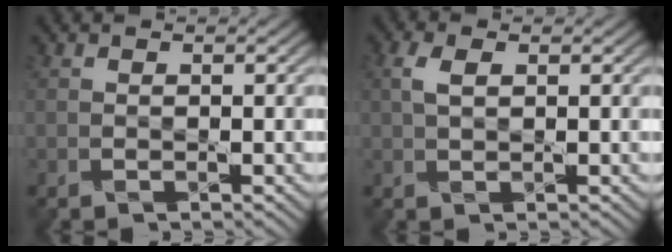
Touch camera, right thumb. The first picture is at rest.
{"total": 2.2, "force": [0.9, 1.0, 1.8], "torque": [-0.048, 0.005, 0.014]}